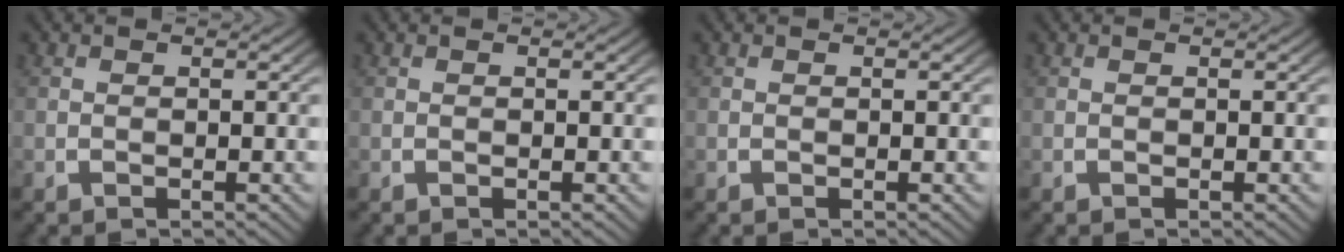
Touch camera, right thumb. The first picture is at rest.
{"total": 0.0}
{"total": 0.0}
{"total": 0.0}